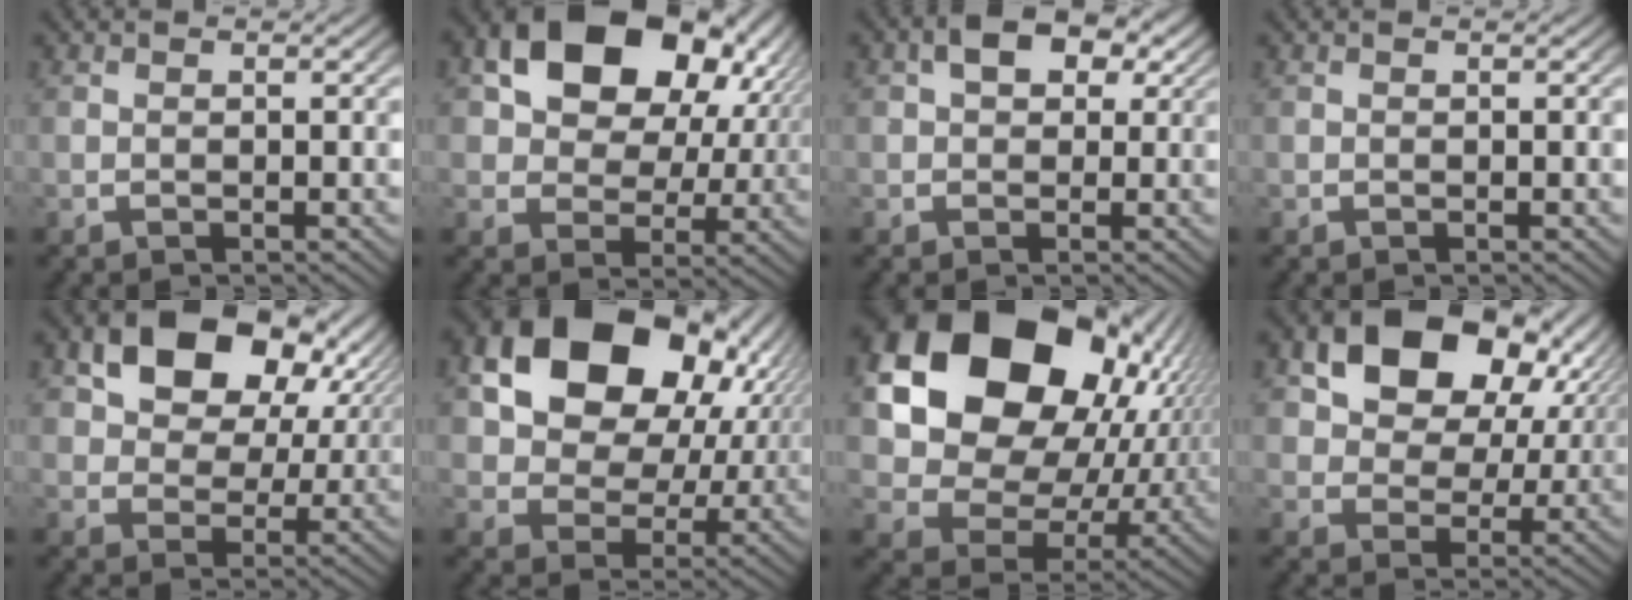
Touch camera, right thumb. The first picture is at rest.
{"total": 12.7, "force": [3.9, 8.4, 8.7], "torque": [-0.171, -0.010, 0.069]}
{"total": 4.2, "force": [1.8, 2.6, 2.7], "torque": [-0.040, 0.004, 0.022]}
{"total": 0.0}
{"total": 10.2, "force": [3.7, 6.4, 7.0], "torque": [-0.136, -0.009, 0.066]}
{"total": 16.0, "force": [4.0, 11.2, 10.6], "torque": [-0.207, -0.013, 0.066]}
{"total": 21.1, "force": [4.2, 14.9, 14.3], "torque": [-0.297, -0.033, 0.074]}
{"total": 11.2, "force": [3.7, 7.3, 7.6], "torque": [-0.150, -0.011, 0.067]}